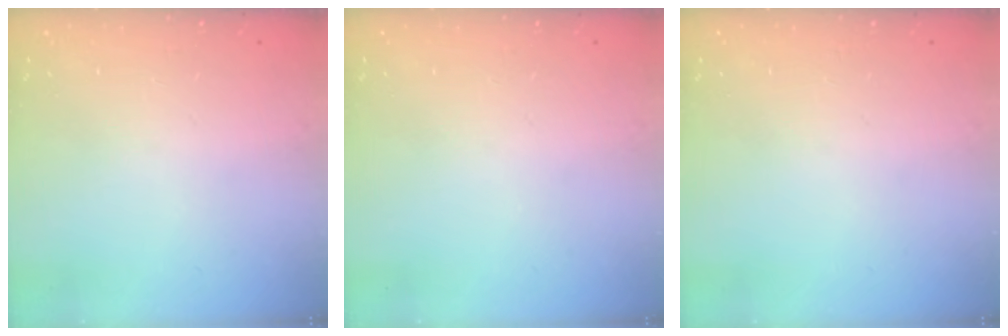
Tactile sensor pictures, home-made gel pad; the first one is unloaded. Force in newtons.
{"total": 0.0}
{"total": 0.0}